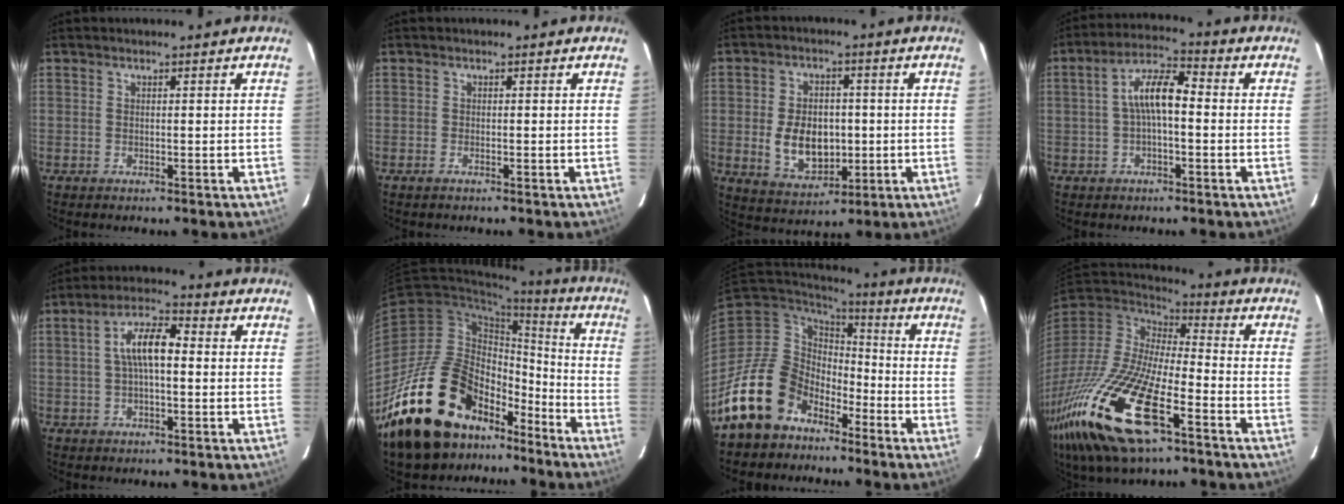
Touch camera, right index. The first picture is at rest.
{"total": 0.7, "force": [-0.6, 0.1, 0.4], "torque": [-0.010, -0.001, -0.012]}
{"total": 10.4, "force": [-1.3, 7.1, 7.5], "torque": [-0.156, 0.002, -0.006]}
{"total": 7.3, "force": [-0.4, 2.6, 6.8], "torque": [-0.137, 0.023, -0.007]}
{"total": 7.4, "force": [0.3, 2.8, 6.9], "torque": [-0.132, 0.020, 0.005]}
{"total": 26.4, "force": [-17.7, 14.1, 13.6], "torque": [-0.261, 0.012, -0.271]}
{"total": 14.4, "force": [-9.5, 10.1, 3.9], "torque": [-0.100, 0.019, -0.157]}
{"total": 28.2, "force": [-15.2, 9.6, 21.8], "torque": [-0.448, -0.073, -0.281]}